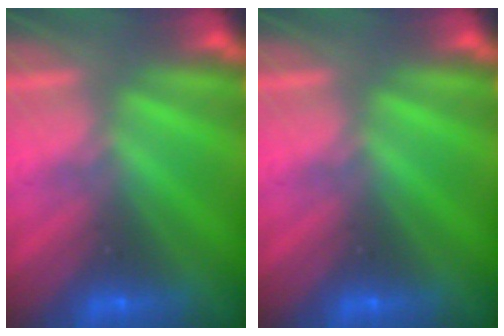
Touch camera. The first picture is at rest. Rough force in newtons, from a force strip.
{"total": 0.0}